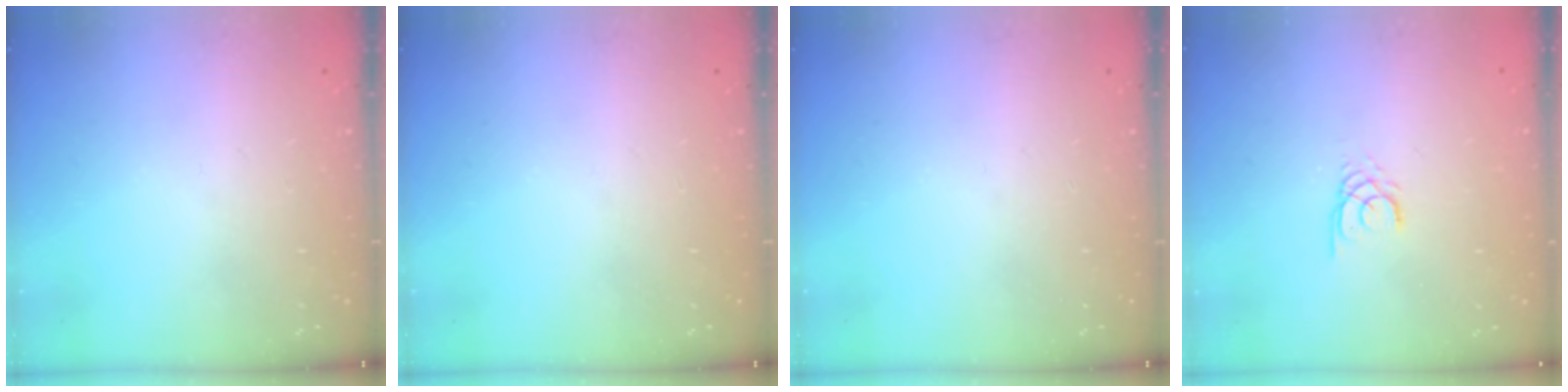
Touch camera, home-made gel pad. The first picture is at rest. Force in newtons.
{"total": 0.0}
{"total": 0.0}
{"total": 2.2, "press": 2.2, "slide": 0.2}